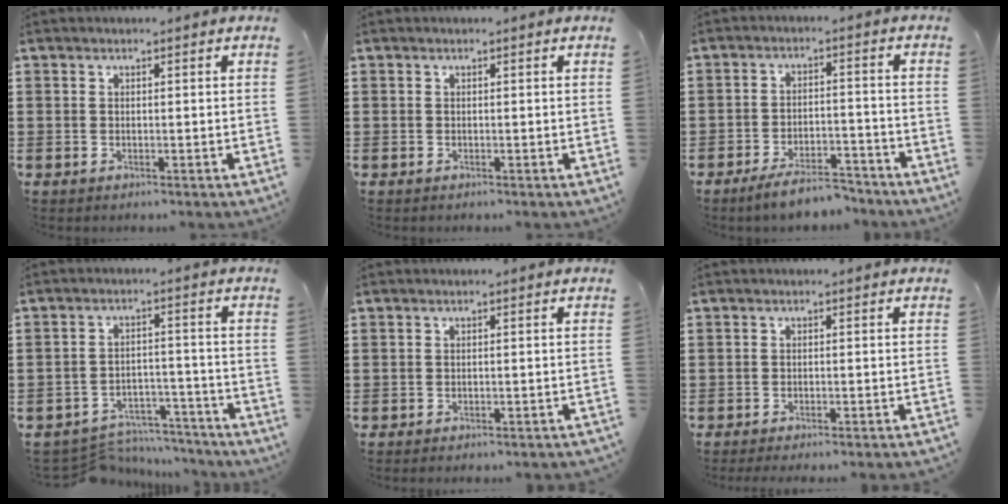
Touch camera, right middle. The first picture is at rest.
{"total": 0.0}
{"total": 5.7, "force": [-5.1, 1.0, 2.3], "torque": [-0.040, 0.004, -0.097]}
{"total": 6.1, "force": [-5.9, 1.2, 1.0], "torque": [-0.020, 0.013, -0.117]}
{"total": 1.4, "force": [-1.4, -0.1, 0.3], "torque": [-0.005, 0.003, -0.028]}
{"total": 1.9, "force": [-1.8, -0.4, 0.5], "torque": [-0.008, 0.003, -0.036]}